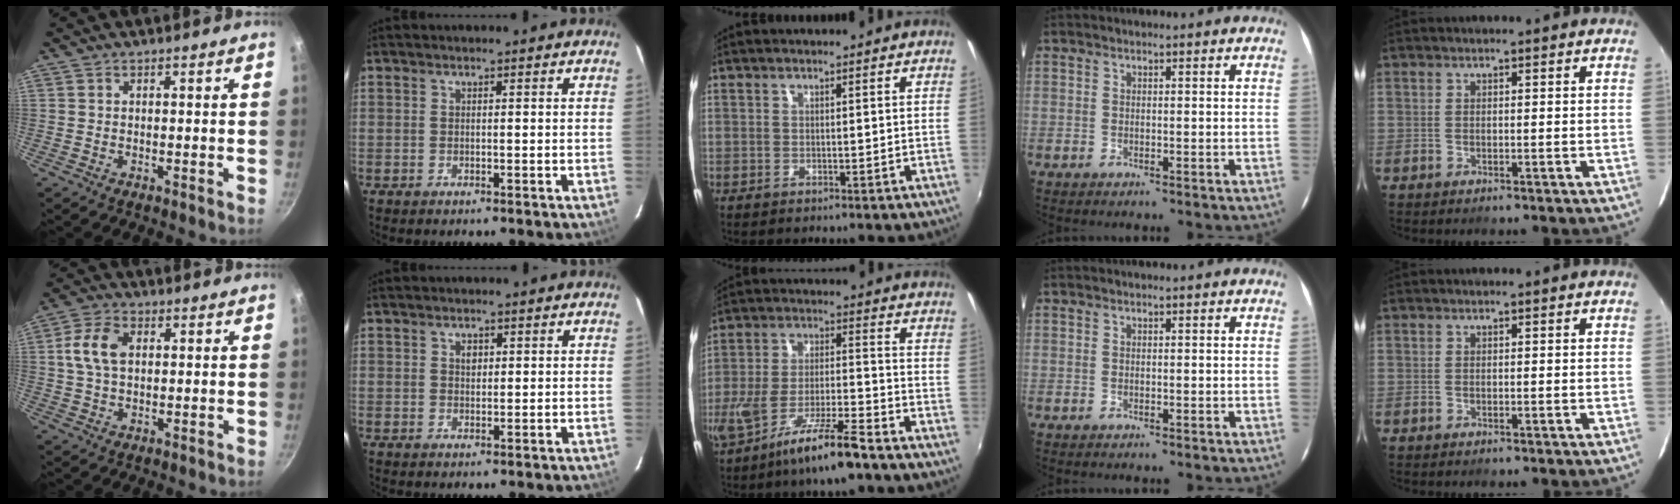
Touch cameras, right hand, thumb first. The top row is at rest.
{"thumb": {"total": 7.5, "force": [1.3, 4.8, 5.6], "torque": [-0.105, 0.013, 0.019]}, "index": {"total": 1.5, "force": [0.5, 1.2, 0.7], "torque": [-0.010, 0.005, 0.008]}, "middle": {"total": 14.0, "force": [-8.8, 2.5, 10.6], "torque": [-0.209, -0.029, -0.156]}}